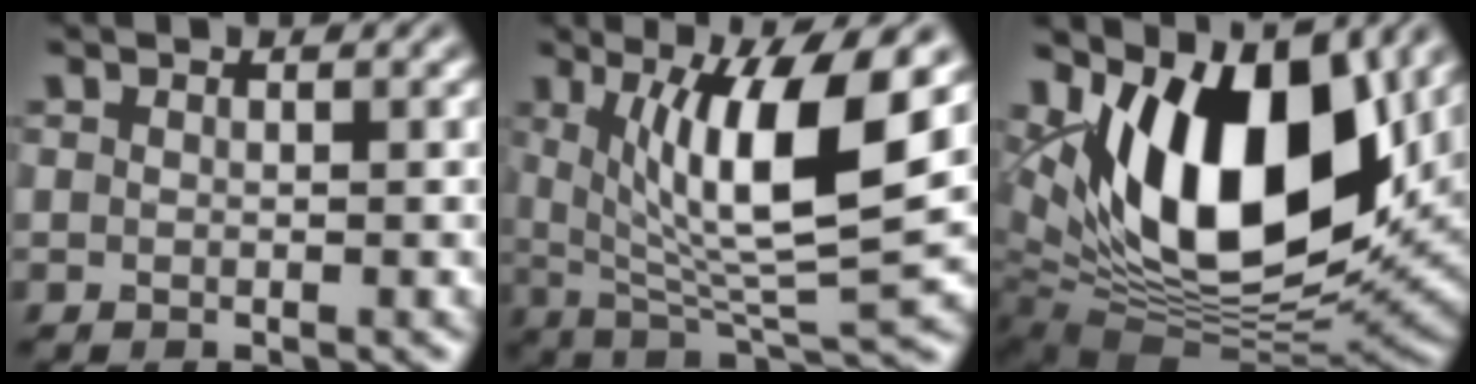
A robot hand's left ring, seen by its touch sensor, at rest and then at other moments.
{"total": 10.8, "force": [3.0, 2.5, 10.1], "torque": [-0.163, -0.010, 0.059]}
{"total": 15.4, "force": [5.5, 8.3, 11.8], "torque": [-0.189, -0.002, 0.091]}